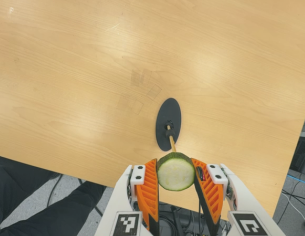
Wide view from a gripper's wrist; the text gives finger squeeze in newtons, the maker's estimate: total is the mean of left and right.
{"total": 11.6, "left": 12.4, "right": 10.8}